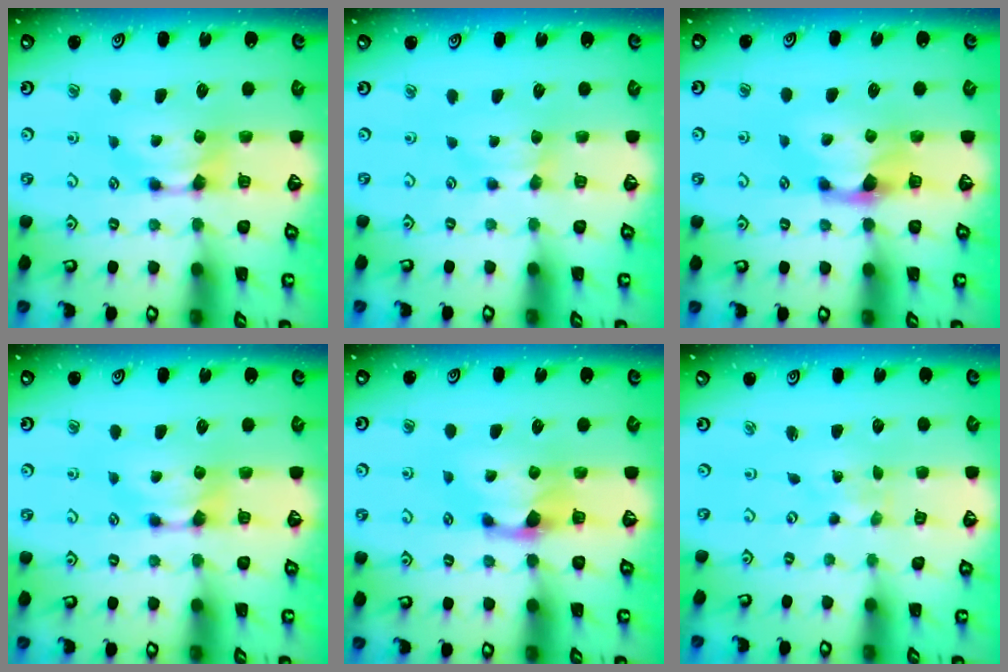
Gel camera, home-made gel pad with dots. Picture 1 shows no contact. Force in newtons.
{"total": 1.8, "press": 1.7, "slide": 0.6}
{"total": 1.4, "press": 0.9, "slide": 1.0}
{"total": 0.0}
{"total": 1.1, "press": 0.1, "slide": 1.1}
{"total": 6.9, "press": 6.9, "slide": 0.4}